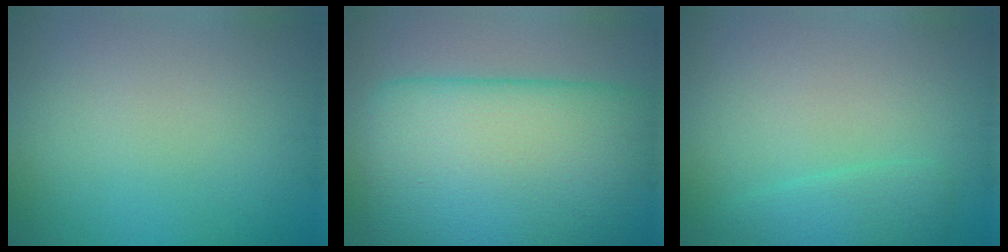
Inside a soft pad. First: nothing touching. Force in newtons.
{"total": 16.4, "press": 16.4, "slide": 0.6}
{"total": 1.9, "press": 1.9, "slide": 0.2}